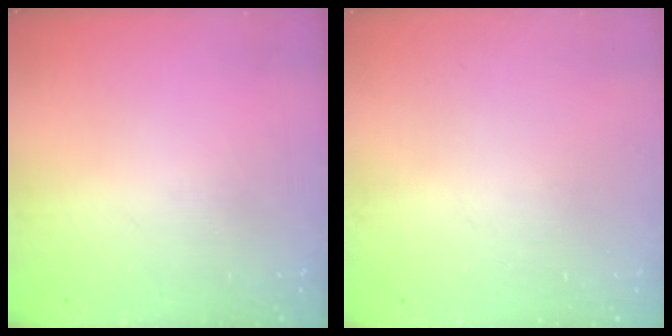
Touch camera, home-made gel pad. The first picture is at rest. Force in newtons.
{"total": 0.0}